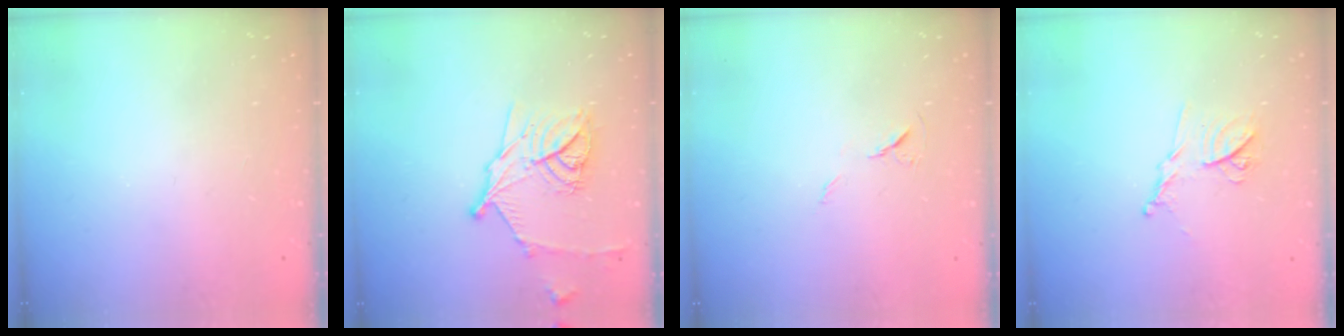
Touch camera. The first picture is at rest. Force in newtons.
{"total": 14.9, "press": 14.9, "slide": 0.8}
{"total": 5.8, "press": 5.4, "slide": 2.2}
{"total": 11.0, "press": 11.0, "slide": 0.4}